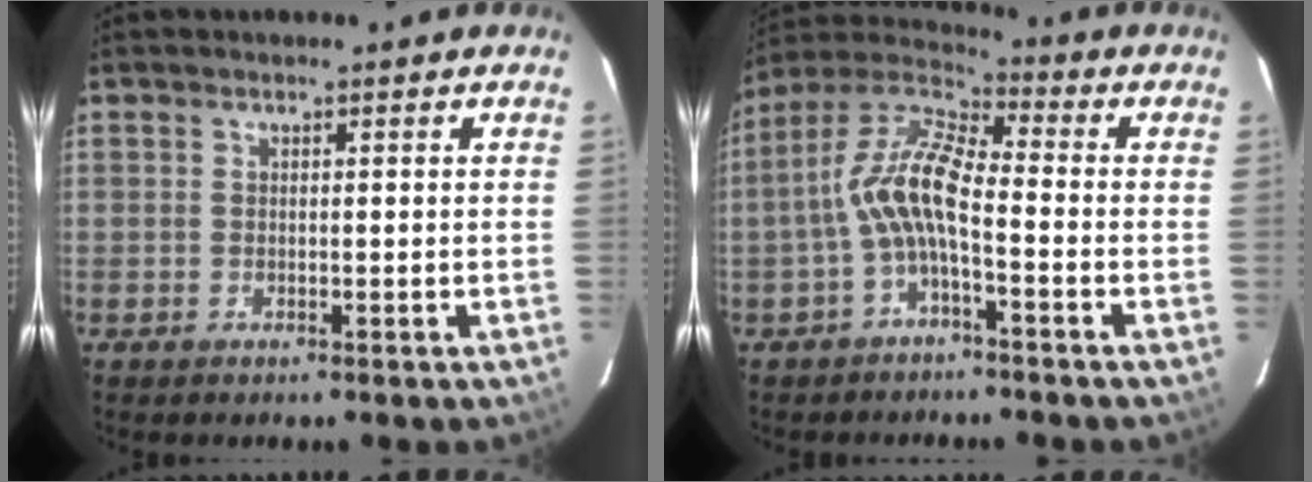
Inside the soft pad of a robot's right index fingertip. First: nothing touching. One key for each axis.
{"total": 10.1, "fx": -2.6, "fy": 3.1, "fz": 9.2, "tx": -0.200, "ty": 0.017, "tz": -0.053}